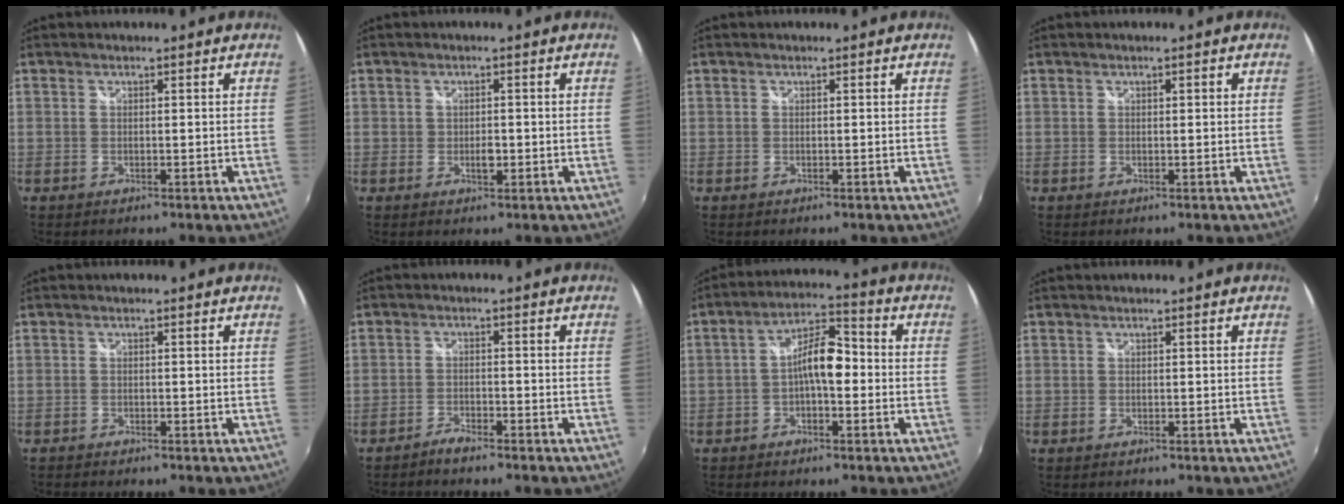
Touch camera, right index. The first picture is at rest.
{"total": 2.1, "force": [-0.3, 1.4, 1.5], "torque": [-0.024, -0.002, -0.006]}
{"total": 0.0}
{"total": 0.7, "force": [0.2, 0.3, 0.6], "torque": [-0.008, 0.003, 0.002]}
{"total": 1.4, "force": [-1.4, 0.3, 0.2], "torque": [-0.011, -0.008, -0.025]}
{"total": 2.7, "force": [-2.5, 0.2, 0.9], "torque": [-0.034, -0.002, -0.049]}
{"total": 7.6, "force": [-1.2, 2.9, 6.9], "torque": [-0.129, 0.021, -0.025]}
{"total": 0.0}